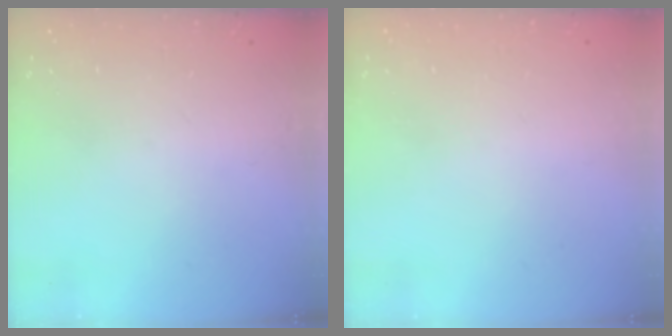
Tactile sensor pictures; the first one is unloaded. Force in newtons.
{"total": 1.8, "press": 1.8, "slide": 0.1}